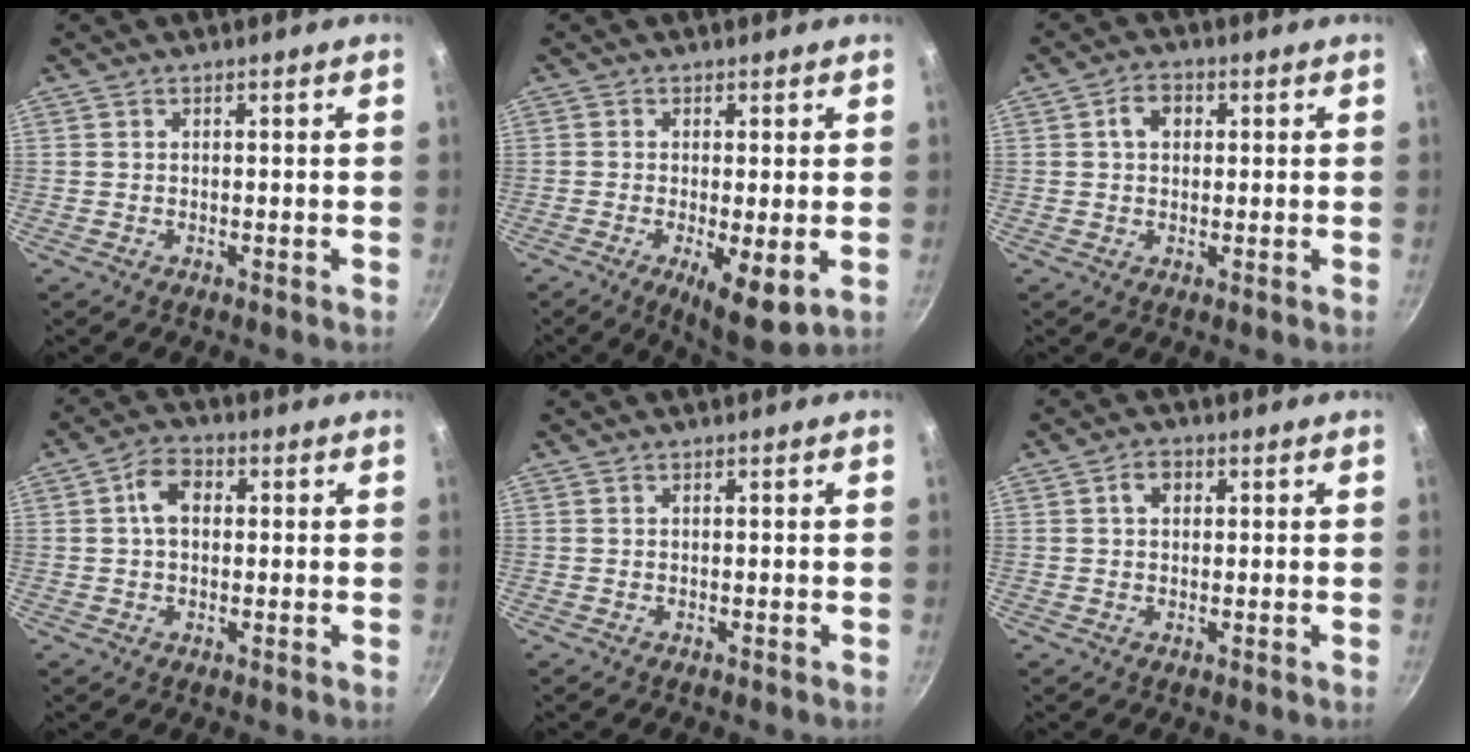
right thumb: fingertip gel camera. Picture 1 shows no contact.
{"total": 7.6, "force": [-1.6, 2.0, 7.2], "torque": [-0.110, -0.012, -0.015]}
{"total": 4.2, "force": [1.0, 3.1, 2.6], "torque": [-0.026, 0.007, 0.010]}
{"total": 5.8, "force": [0.8, 4.0, 4.1], "torque": [-0.055, 0.012, 0.004]}
{"total": 0.0}
{"total": 2.9, "force": [0.8, 2.2, 1.8], "torque": [-0.018, 0.004, 0.009]}